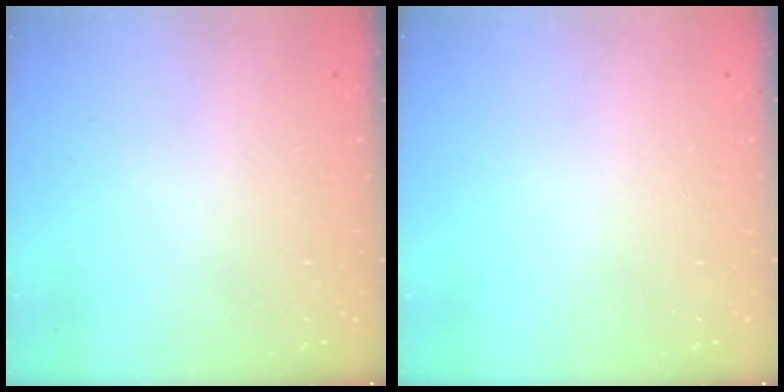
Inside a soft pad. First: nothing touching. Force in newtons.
{"total": 0.0}